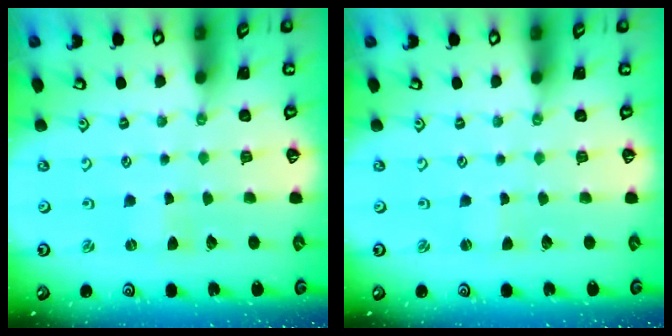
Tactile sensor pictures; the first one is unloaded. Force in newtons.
{"total": 0.5, "press": 0.5, "slide": 0.1}